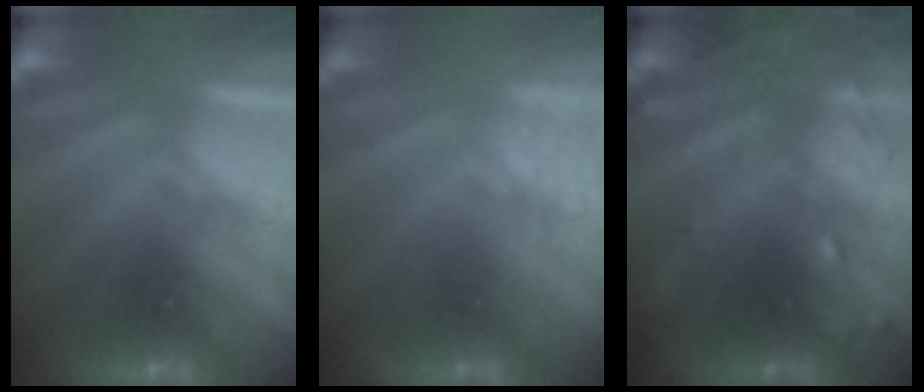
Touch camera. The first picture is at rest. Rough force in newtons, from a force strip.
{"total": 1.8}
{"total": 5.8}